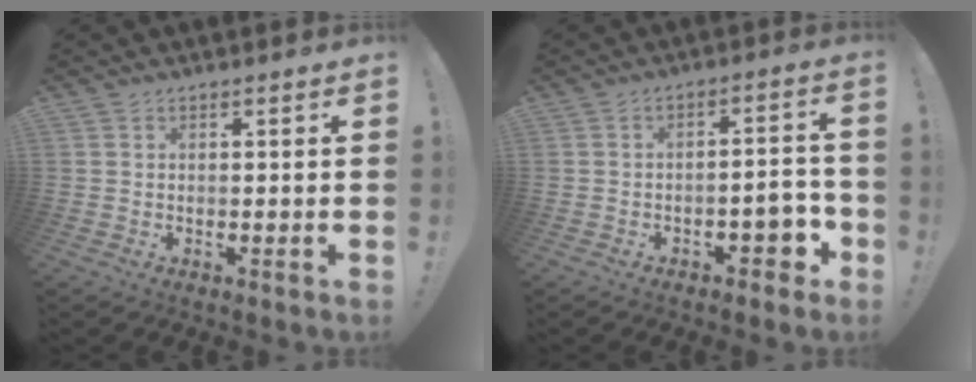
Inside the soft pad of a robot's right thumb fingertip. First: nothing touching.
{"total": 6.8, "force": [-3.3, 3.4, 4.8], "torque": [-0.051, 0.020, -0.052]}